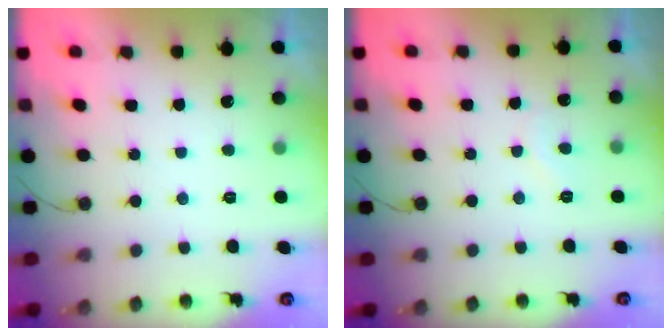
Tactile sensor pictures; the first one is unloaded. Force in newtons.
{"total": 4.3, "press": 4.3, "slide": 0.3}